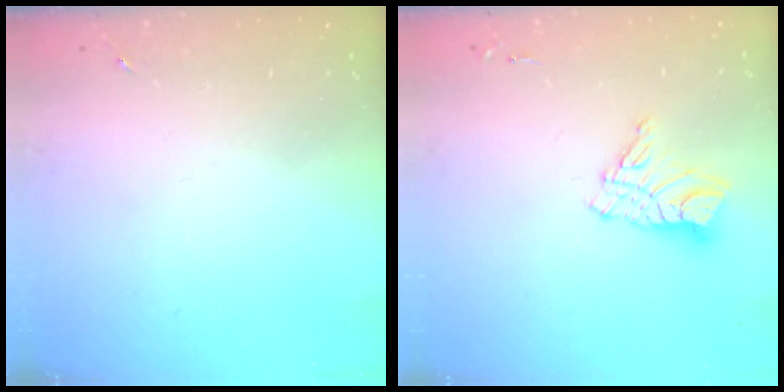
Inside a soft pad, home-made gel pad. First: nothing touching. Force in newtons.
{"total": 11.0, "press": 10.9, "slide": 1.0}